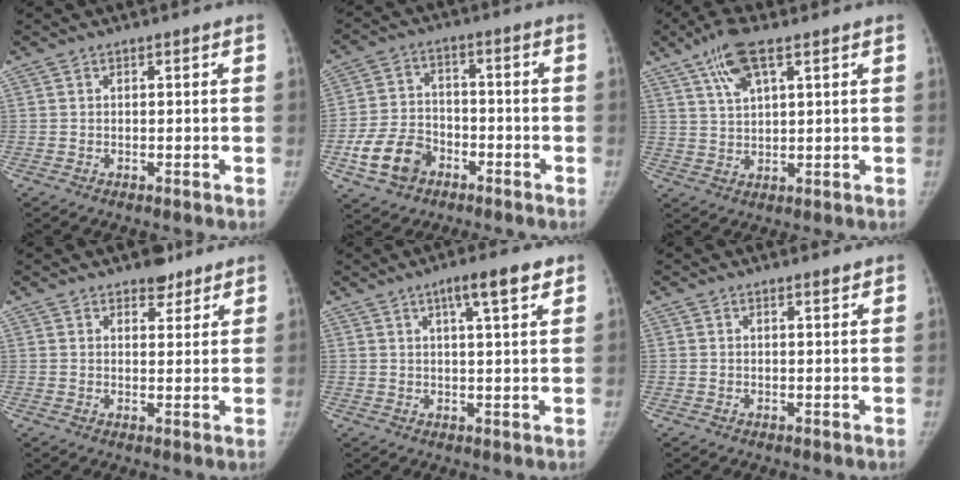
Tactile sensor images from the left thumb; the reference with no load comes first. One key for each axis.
{"total": 10.0, "fx": -4.7, "fy": 7.3, "fz": 5.0, "tx": -0.082, "ty": 0.024, "tz": -0.082}
{"total": 7.8, "fx": 4.3, "fy": 2.6, "fz": 5.9, "tx": -0.113, "ty": -0.005, "tz": 0.085}
{"total": 4.1, "fx": 3.2, "fy": 2.2, "fz": 1.3, "tx": 0.004, "ty": -0.020, "tz": 0.047}
{"total": 7.2, "fx": 4.1, "fy": 1.3, "fz": 5.8, "tx": -0.082, "ty": -0.013, "tz": 0.062}
{"total": 1.1, "fx": 1.0, "fy": 0.2, "fz": 0.6, "tx": -0.007, "ty": -0.007, "tz": 0.015}